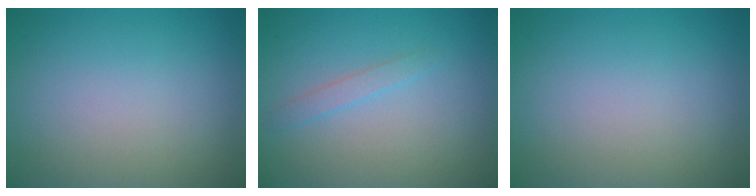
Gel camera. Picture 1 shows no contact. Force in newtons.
{"total": 1.1, "press": 1.1, "slide": 0.1}
{"total": 0.0}